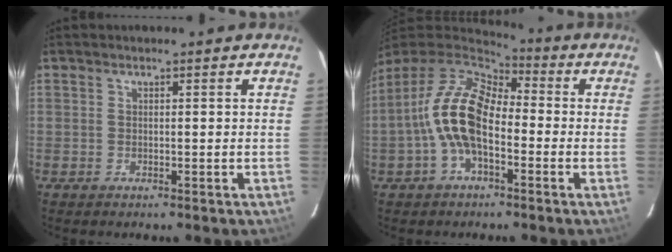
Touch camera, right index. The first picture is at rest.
{"total": 13.2, "force": [-3.2, 6.7, 10.9], "torque": [-0.220, 0.016, -0.067]}